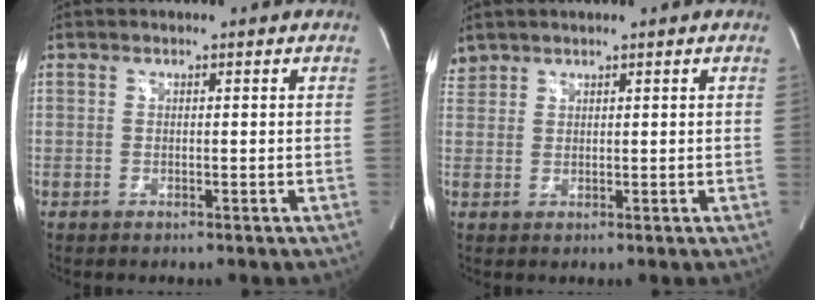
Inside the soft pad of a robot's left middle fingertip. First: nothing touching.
{"total": 1.9, "force": [1.7, 0.7, -0.1], "torque": [0.000, 0.013, 0.037]}